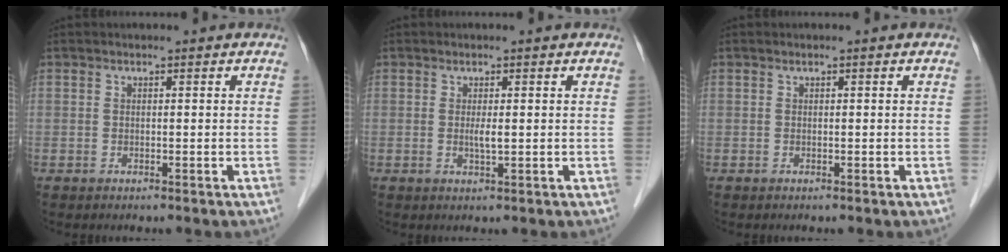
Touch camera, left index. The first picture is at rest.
{"total": 1.4, "force": [0.0, 0.1, 1.4], "torque": [-0.031, -0.002, 0.001]}
{"total": 0.0}